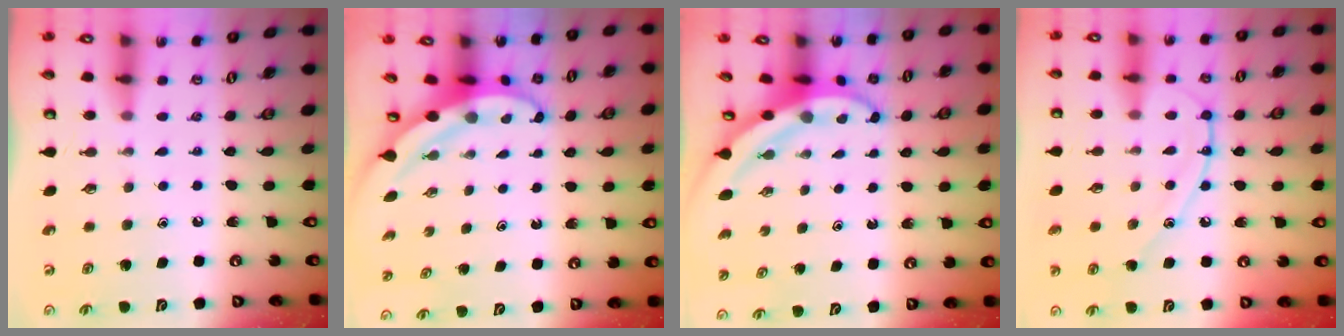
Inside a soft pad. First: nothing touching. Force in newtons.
{"total": 3.9, "press": 3.8, "slide": 0.5}
{"total": 3.9, "press": 3.9, "slide": 0.4}
{"total": 10.1, "press": 10.1, "slide": 0.2}